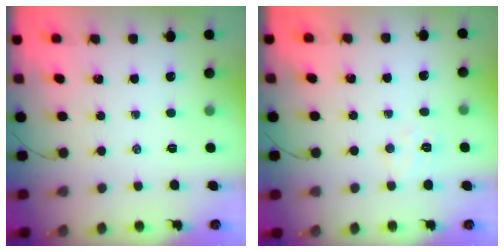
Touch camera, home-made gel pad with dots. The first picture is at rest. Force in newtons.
{"total": 5.7, "press": 5.6, "slide": 1.2}